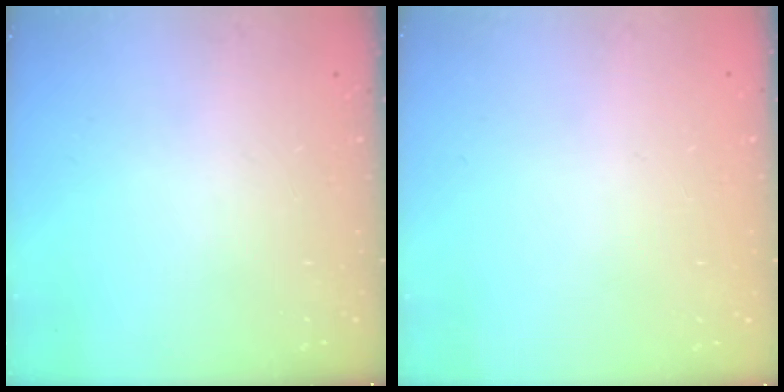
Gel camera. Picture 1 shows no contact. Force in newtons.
{"total": 0.0}